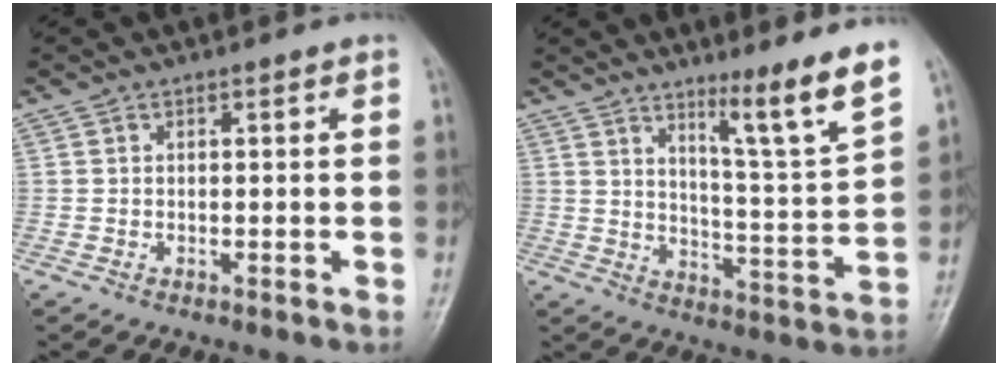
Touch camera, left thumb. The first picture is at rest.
{"total": 11.2, "force": [7.7, -0.4, 8.2], "torque": [-0.119, -0.066, 0.122]}